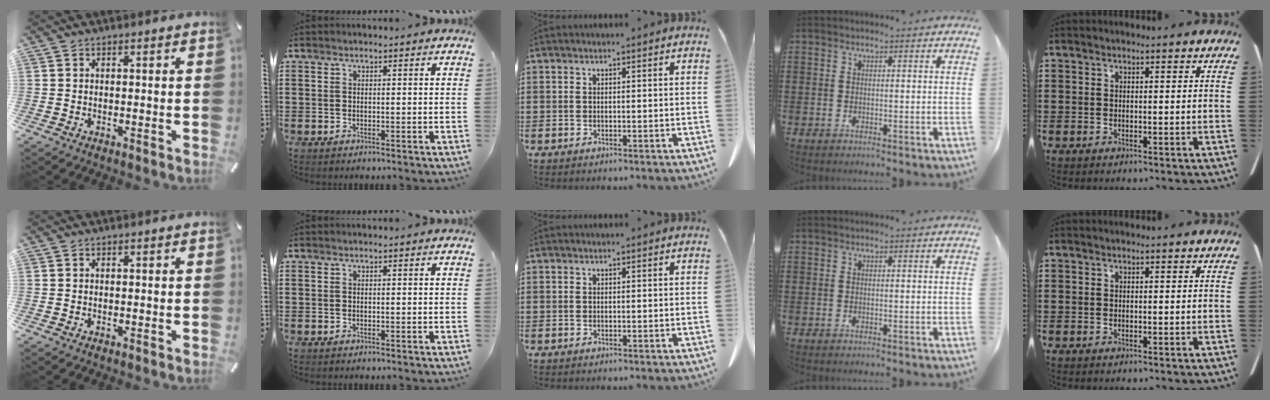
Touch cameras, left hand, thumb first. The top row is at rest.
{}